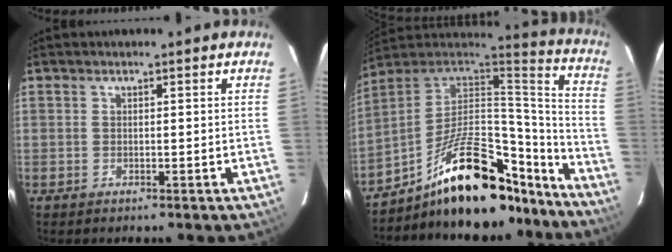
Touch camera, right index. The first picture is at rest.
{"total": 26.5, "force": [-18.1, 11.2, 15.9], "torque": [-0.249, 0.042, -0.264]}